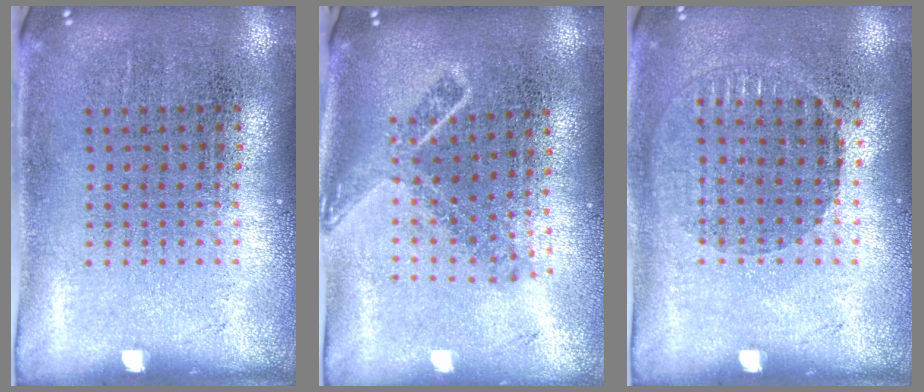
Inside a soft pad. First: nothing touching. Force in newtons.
{"total": 1.8, "press": 1.3, "slide": 1.2}
{"total": 0.9, "press": 0.8, "slide": 0.3}